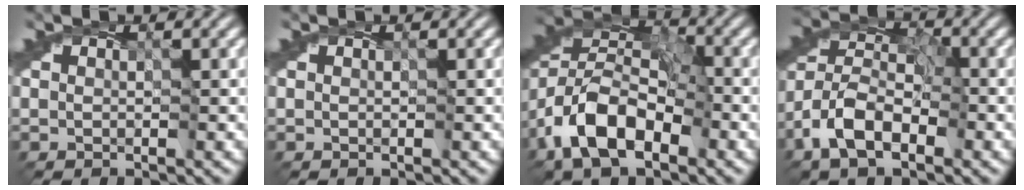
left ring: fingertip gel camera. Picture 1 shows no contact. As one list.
[{"total": 0.0}, {"total": 10.5, "force": [-5.3, 5.4, 7.2], "torque": [-0.129, 0.005, -0.116]}, {"total": 7.2, "force": [-3.9, 3.6, 4.8], "torque": [-0.092, 0.007, -0.083]}]